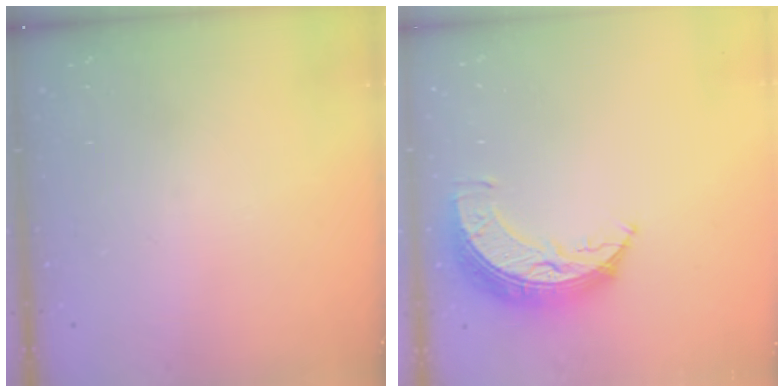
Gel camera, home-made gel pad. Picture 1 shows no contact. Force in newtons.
{"total": 8.4, "press": 8.4, "slide": 0.7}